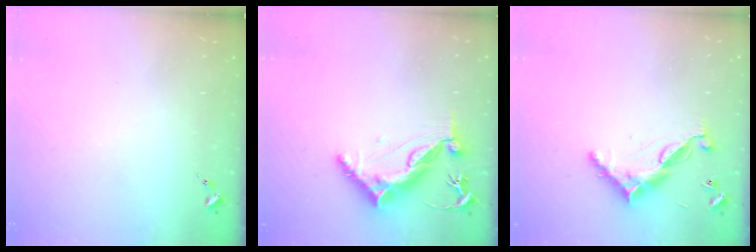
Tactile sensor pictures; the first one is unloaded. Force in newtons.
{"total": 10.7, "press": 10.6, "slide": 1.2}
{"total": 9.9, "press": 9.9, "slide": 0.4}